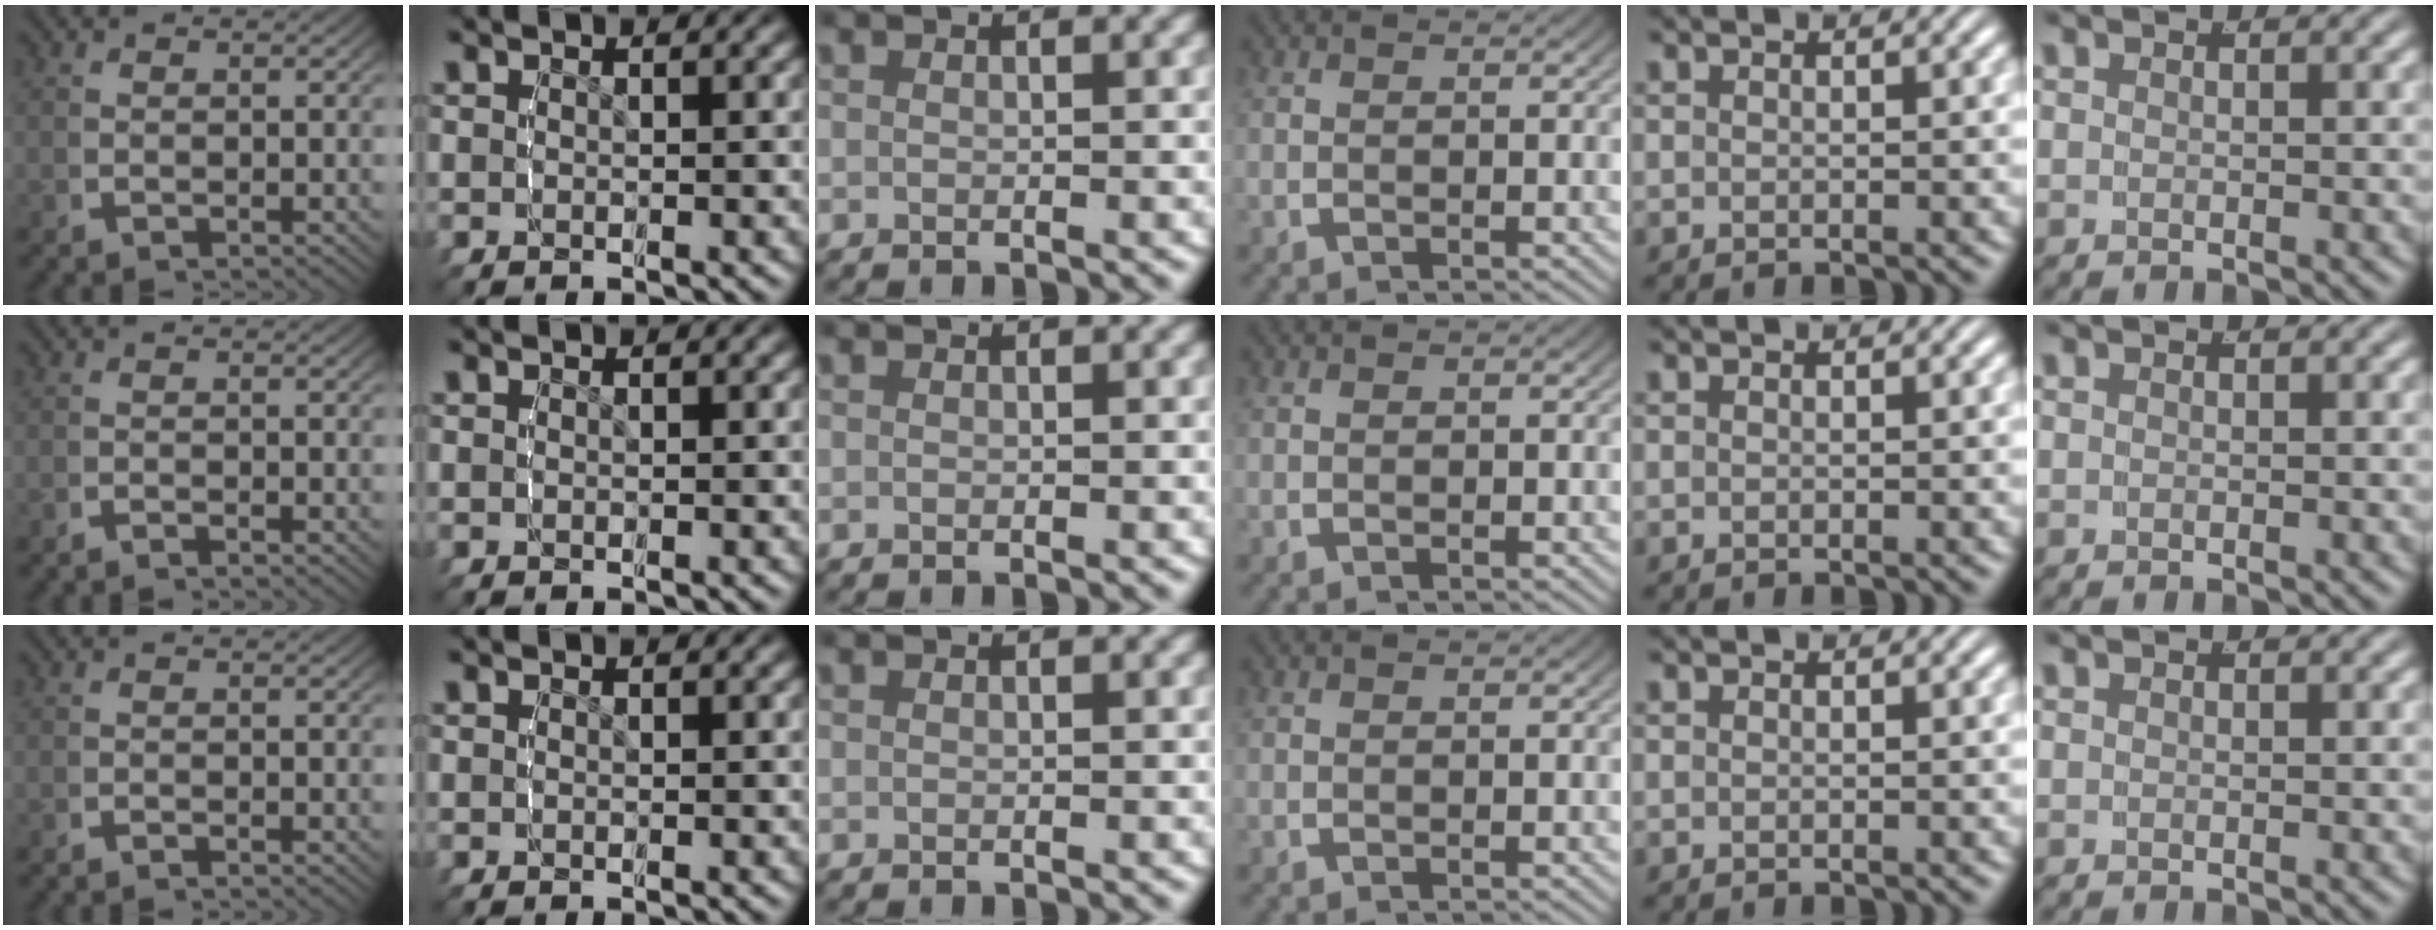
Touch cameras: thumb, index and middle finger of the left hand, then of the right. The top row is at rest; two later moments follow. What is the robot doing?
{"motion": "lift_and_place", "object": "lipstick"}